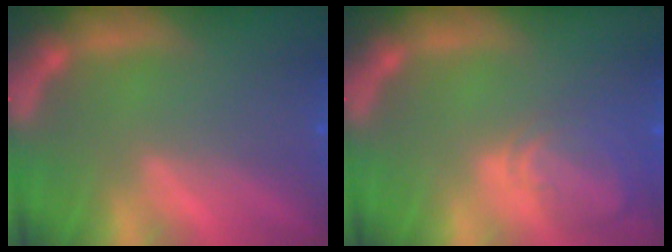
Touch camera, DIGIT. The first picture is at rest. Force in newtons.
{"total": 4.5}